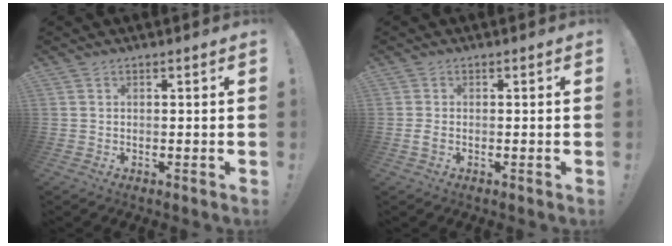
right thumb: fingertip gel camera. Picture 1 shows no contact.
{"total": 1.5, "force": [-0.6, 0.9, 1.1], "torque": [-0.019, 0.003, -0.010]}